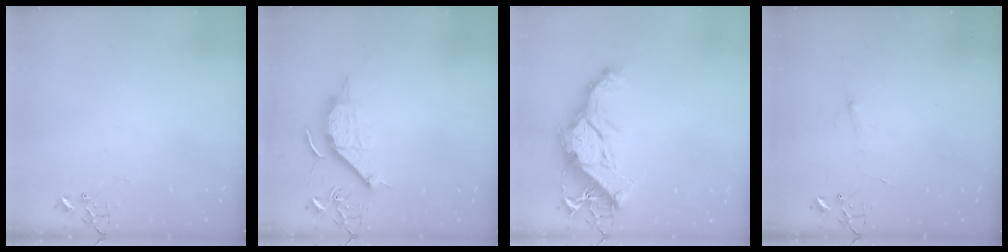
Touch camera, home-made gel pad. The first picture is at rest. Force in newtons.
{"total": 10.7, "press": 10.7, "slide": 1.1}
{"total": 15.6, "press": 15.4, "slide": 2.1}
{"total": 4.1, "press": 4.0, "slide": 0.6}